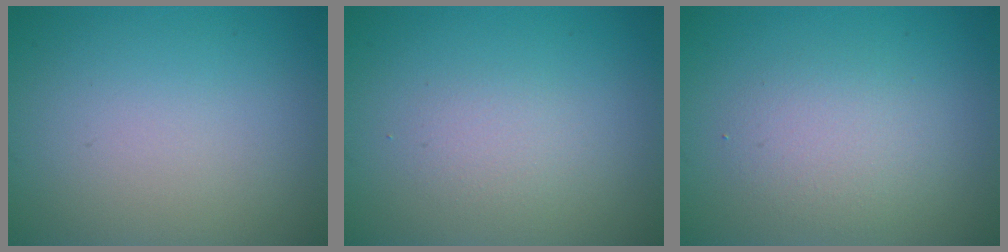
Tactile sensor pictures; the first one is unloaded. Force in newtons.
{"total": 1.5, "press": 1.4, "slide": 0.1}
{"total": 2.6, "press": 2.6, "slide": 0.1}